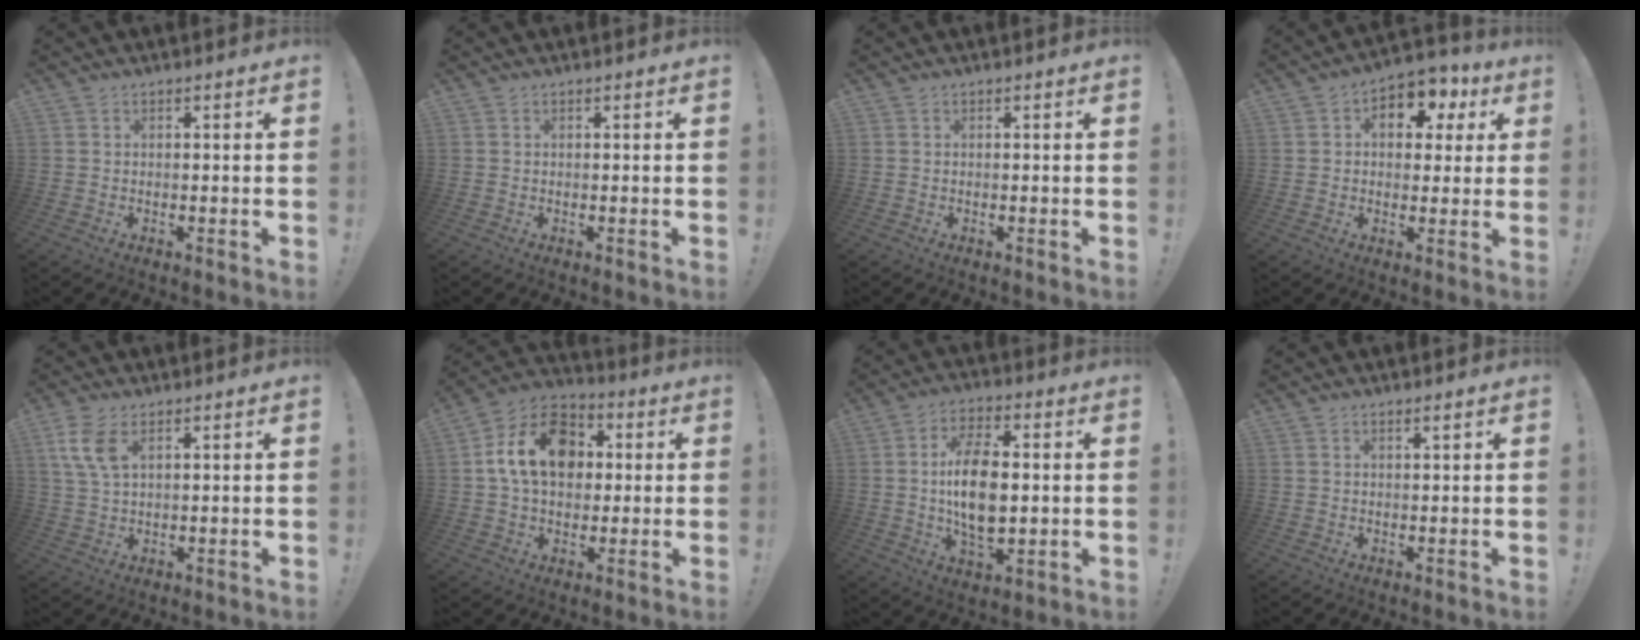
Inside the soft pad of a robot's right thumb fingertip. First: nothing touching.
{"total": 0.0}
{"total": 0.0}
{"total": 9.7, "force": [3.2, 6.7, 6.3], "torque": [-0.075, -0.010, 0.057]}
{"total": 7.7, "force": [3.6, 3.8, 5.6], "torque": [-0.122, -0.008, 0.069]}
{"total": 17.1, "force": [3.4, 12.6, 11.0], "torque": [-0.173, 0.011, 0.068]}
{"total": 14.1, "force": [0.6, 7.5, 11.9], "torque": [-0.220, -0.002, 0.005]}
{"total": 1.3, "force": [1.0, 0.0, 0.9], "torque": [-0.016, -0.001, 0.016]}